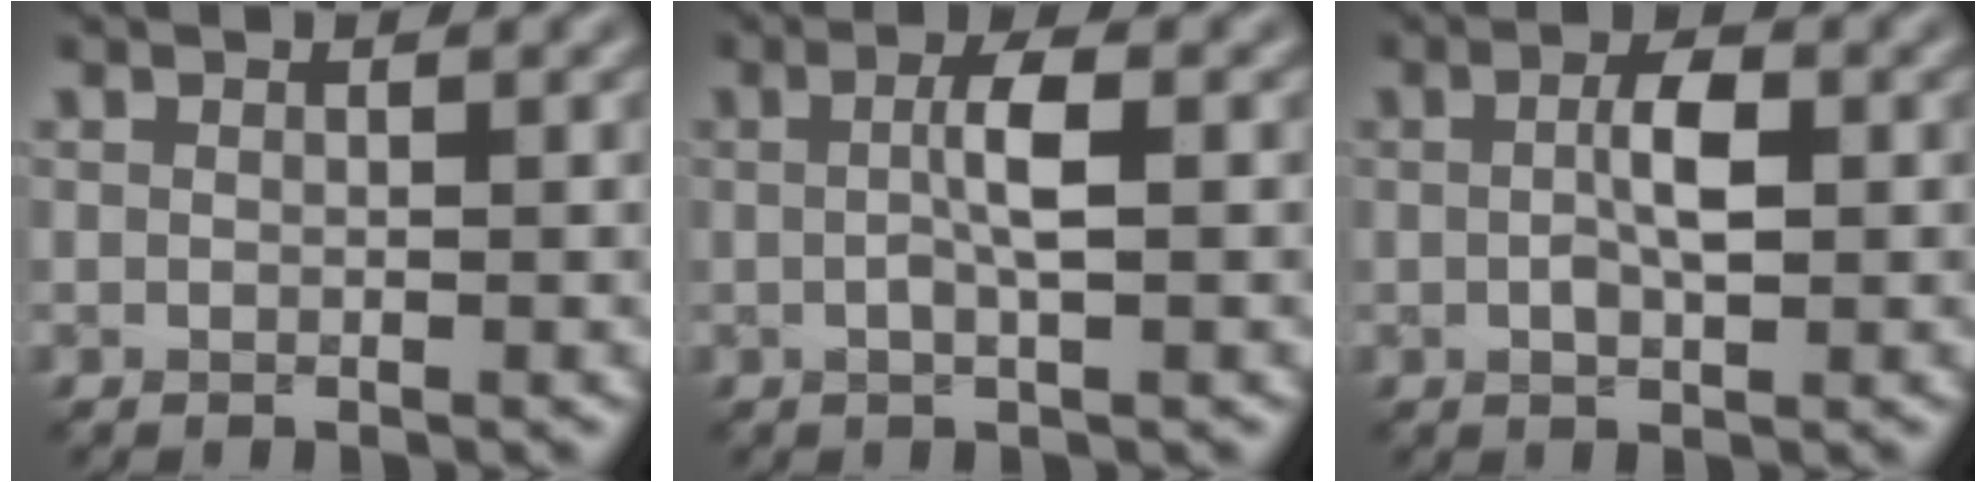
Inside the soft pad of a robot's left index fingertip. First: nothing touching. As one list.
[{"total": 2.8, "force": [0.2, 0.5, 2.8], "torque": [-0.052, 0.007, 0.001]}, {"total": 3.2, "force": [0.2, 1.3, 2.9], "torque": [-0.057, 0.002, 0.002]}]